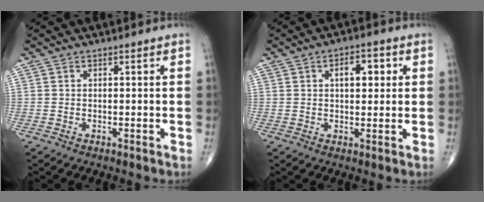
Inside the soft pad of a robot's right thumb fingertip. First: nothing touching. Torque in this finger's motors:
{"motor_torque": [0.16, 0.99, 0.90, 0.15, 0.00]}